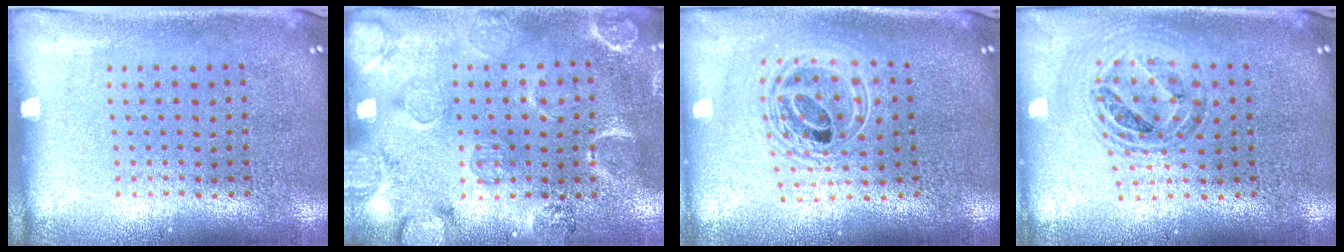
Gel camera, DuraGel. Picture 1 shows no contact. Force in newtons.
{"total": 2.5, "press": 2.2, "slide": 1.3}
{"total": 2.1, "press": 1.6, "slide": 1.3}
{"total": 1.0, "press": 1.0, "slide": 0.3}